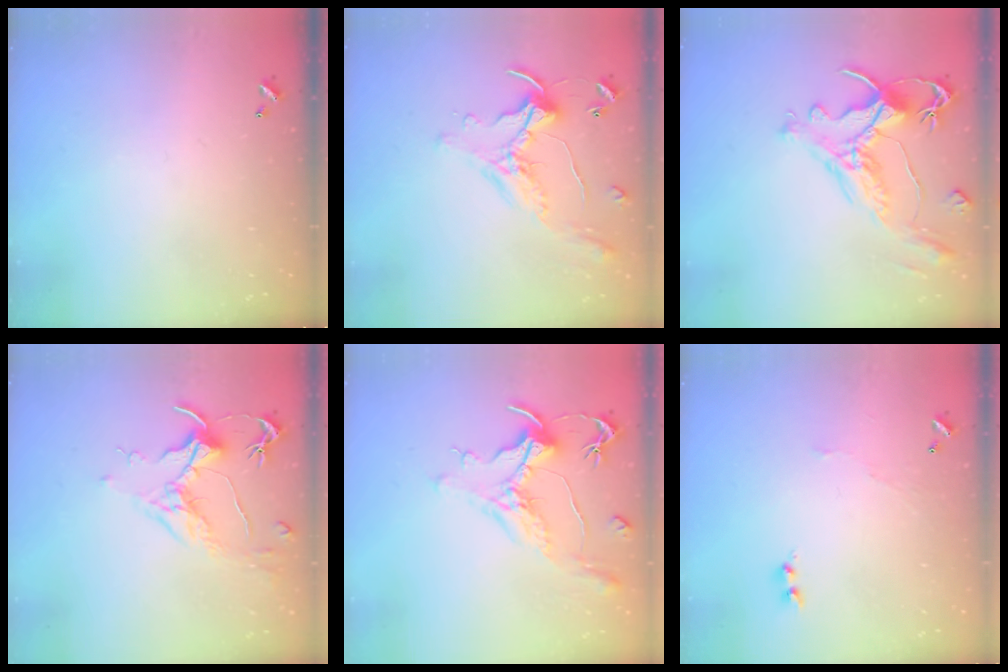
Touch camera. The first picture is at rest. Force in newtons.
{"total": 0.0}
{"total": 1.5, "press": 0.7, "slide": 1.3}
{"total": 1.6, "press": 1.4, "slide": 0.9}
{"total": 1.3, "press": 1.1, "slide": 0.7}
{"total": 3.8, "press": 3.7, "slide": 0.6}